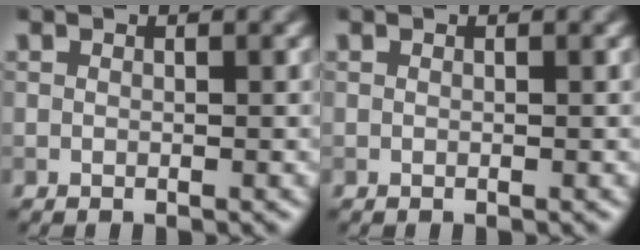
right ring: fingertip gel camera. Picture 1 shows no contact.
{"total": 0.0}